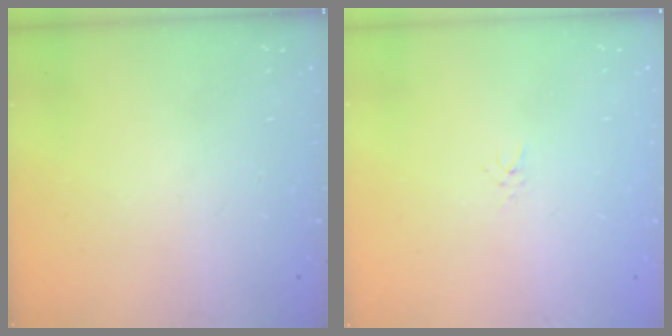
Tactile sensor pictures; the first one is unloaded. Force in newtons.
{"total": 2.0, "press": 2.0, "slide": 0.3}